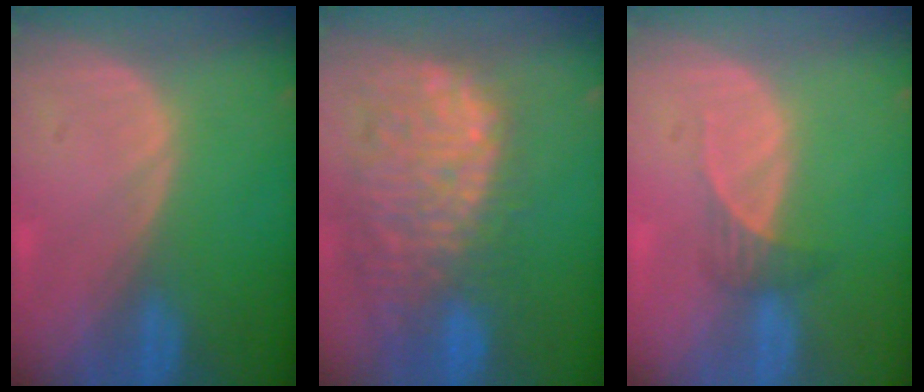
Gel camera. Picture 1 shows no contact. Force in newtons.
{"total": 13.2, "press": 11.3, "slide": 6.9}
{"total": 2.1, "press": 1.9, "slide": 0.9}